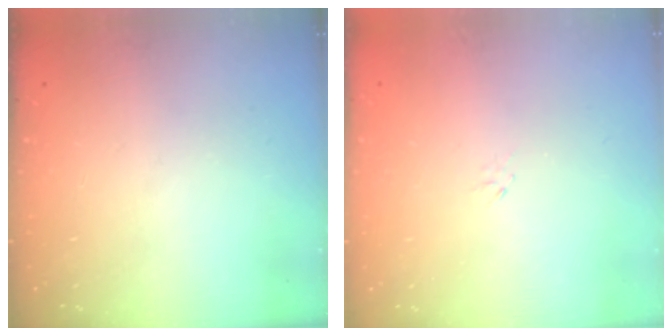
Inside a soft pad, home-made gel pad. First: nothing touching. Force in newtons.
{"total": 0.0}